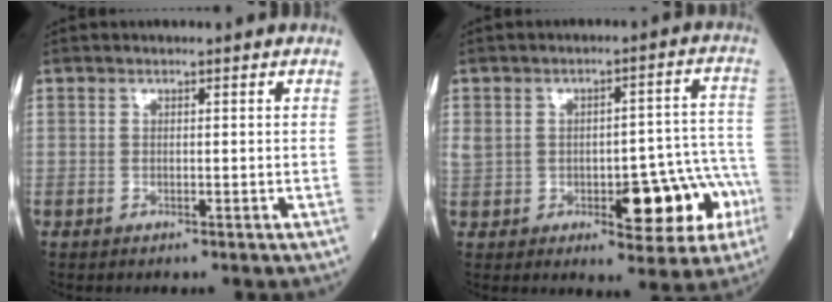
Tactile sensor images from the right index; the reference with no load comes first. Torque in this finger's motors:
{"motor_torque": [1.11, -0.29, 0.21, 0.11]}